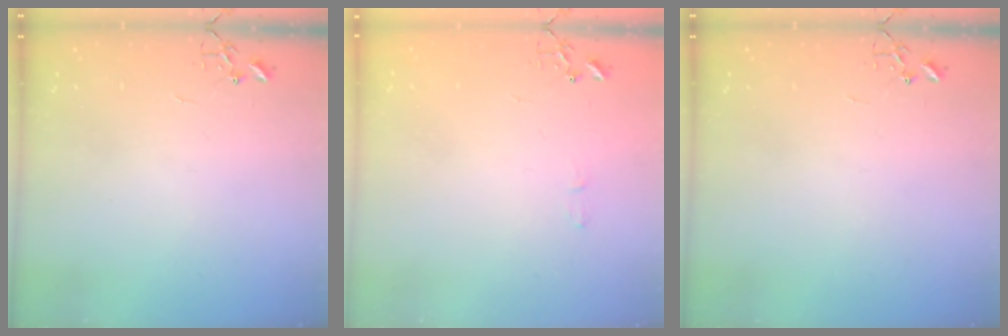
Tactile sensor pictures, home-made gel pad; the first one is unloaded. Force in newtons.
{"total": 4.5, "press": 4.5, "slide": 0.4}
{"total": 0.0}